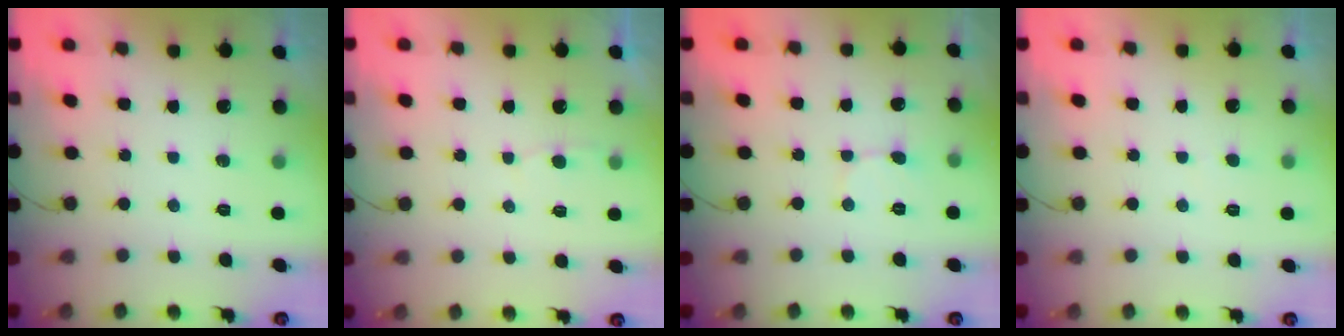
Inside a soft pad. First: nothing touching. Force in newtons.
{"total": 2.5, "press": 2.5, "slide": 0.3}
{"total": 1.6, "press": 1.6, "slide": 0.1}
{"total": 1.6, "press": 1.6, "slide": 0.2}